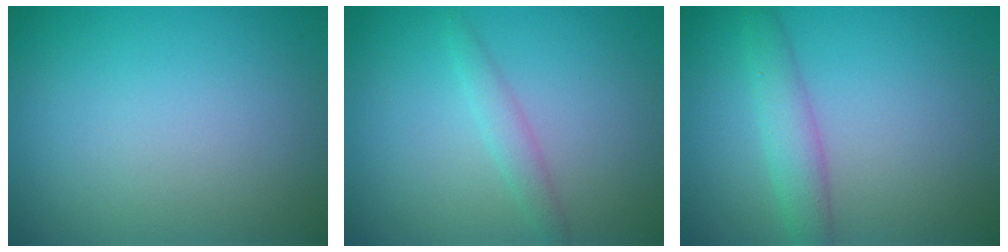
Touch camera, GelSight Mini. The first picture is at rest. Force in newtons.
{"total": 1.4, "press": 1.4, "slide": 0.1}
{"total": 2.7, "press": 2.6, "slide": 0.2}